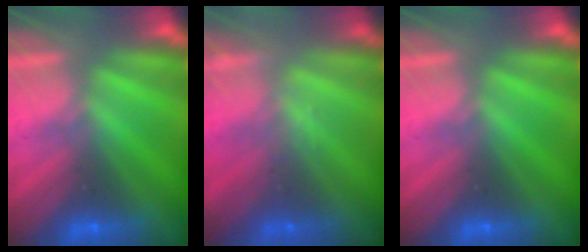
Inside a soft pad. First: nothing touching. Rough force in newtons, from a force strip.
{"total": 1.9}
{"total": 0.0}